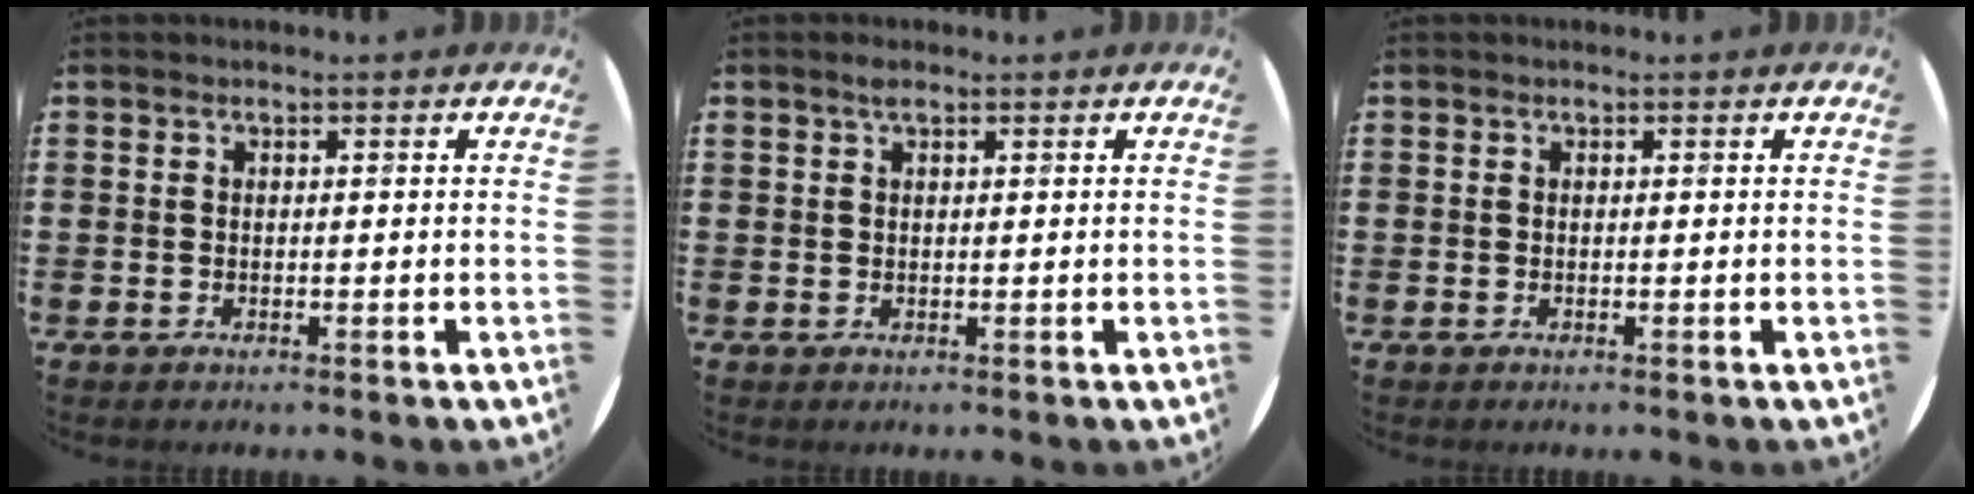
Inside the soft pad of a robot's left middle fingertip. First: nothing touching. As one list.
[{"total": 1.0, "force": [0.7, 0.3, 0.7], "torque": [-0.014, 0.004, 0.011]}, {"total": 0.0}]